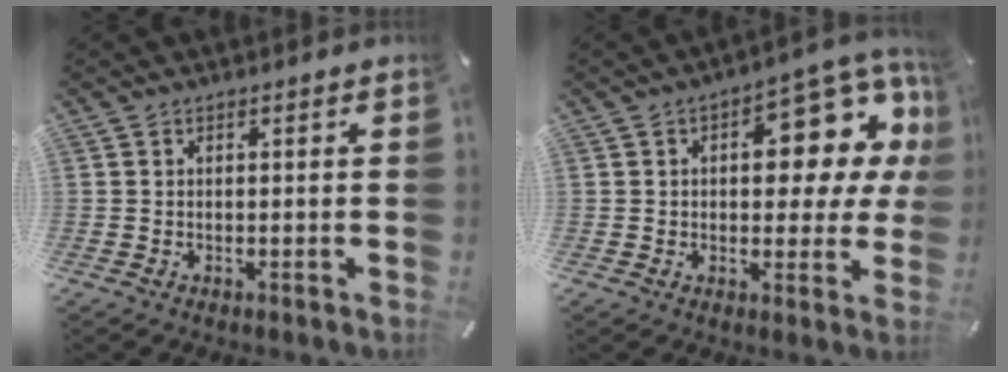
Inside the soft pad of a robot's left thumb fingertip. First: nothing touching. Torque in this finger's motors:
{"motor_torque": [1.88, 1.84, 0.63, -0.57, 0.24]}